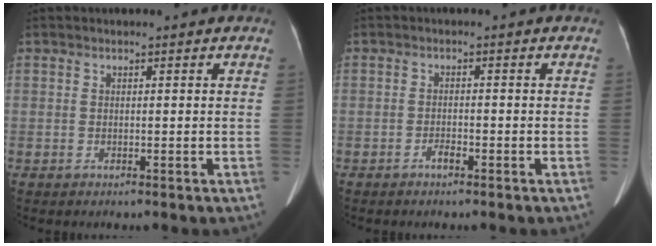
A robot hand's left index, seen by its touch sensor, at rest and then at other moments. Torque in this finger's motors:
{"motor_torque": [-0.05, 0.00, 0.01, 0.00]}